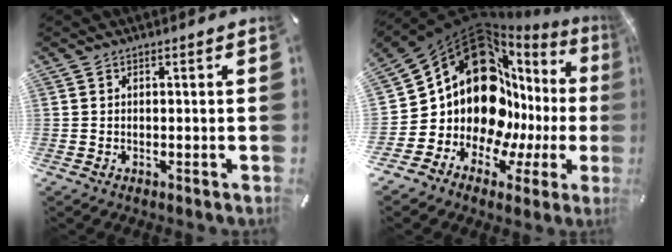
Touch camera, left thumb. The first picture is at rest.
{"total": 21.8, "force": [5.6, 15.6, 14.1], "torque": [-0.229, -0.100, 0.122]}